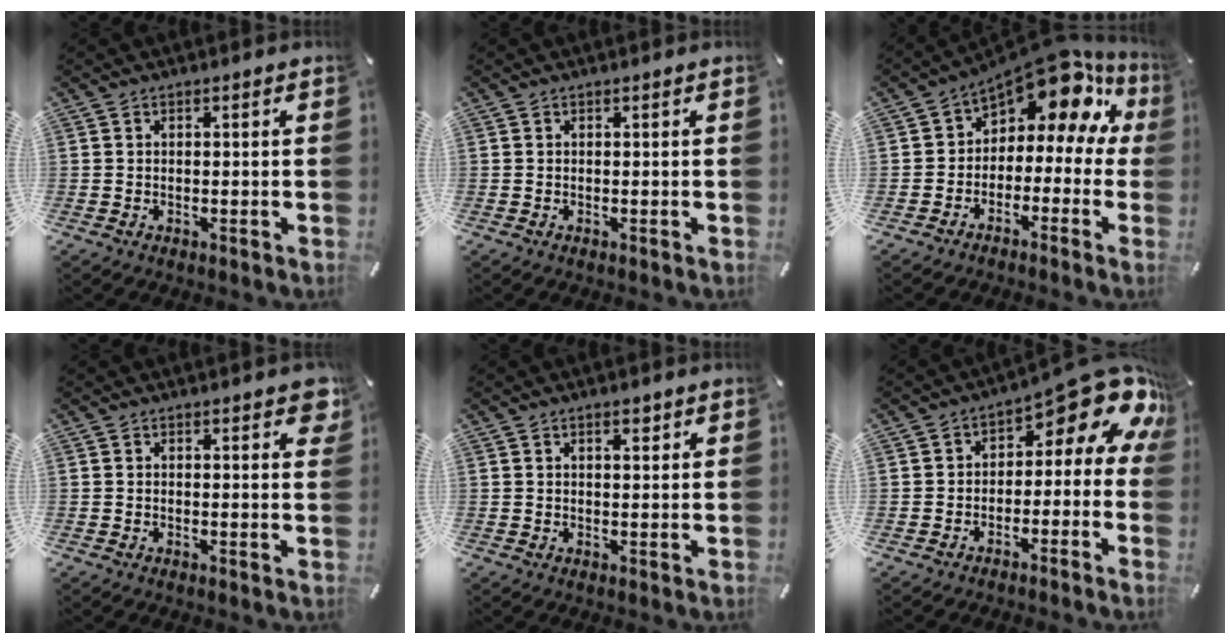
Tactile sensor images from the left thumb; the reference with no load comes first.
{"total": 0.0}
{"total": 13.8, "force": [8.5, 6.6, 8.8], "torque": [-0.137, -0.070, 0.137]}
{"total": 2.8, "force": [1.6, 1.3, 2.0], "torque": [-0.019, -0.003, 0.022]}
{"total": 2.2, "force": [1.3, 0.8, 1.5], "torque": [-0.023, -0.001, 0.021]}
{"total": 11.4, "force": [4.7, 5.6, 8.7], "torque": [-0.109, -0.040, 0.075]}